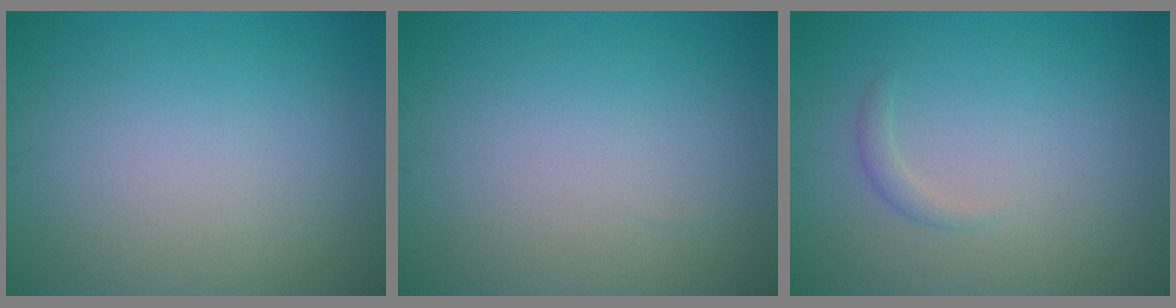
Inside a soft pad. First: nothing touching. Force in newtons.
{"total": 0.0}
{"total": 0.9, "press": 0.9, "slide": 0.1}